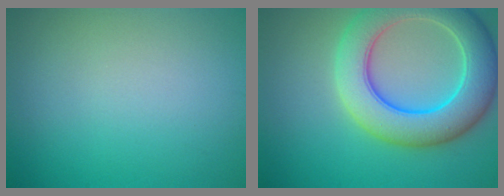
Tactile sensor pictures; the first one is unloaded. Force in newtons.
{"total": 8.8, "press": 8.8, "slide": 0.4}